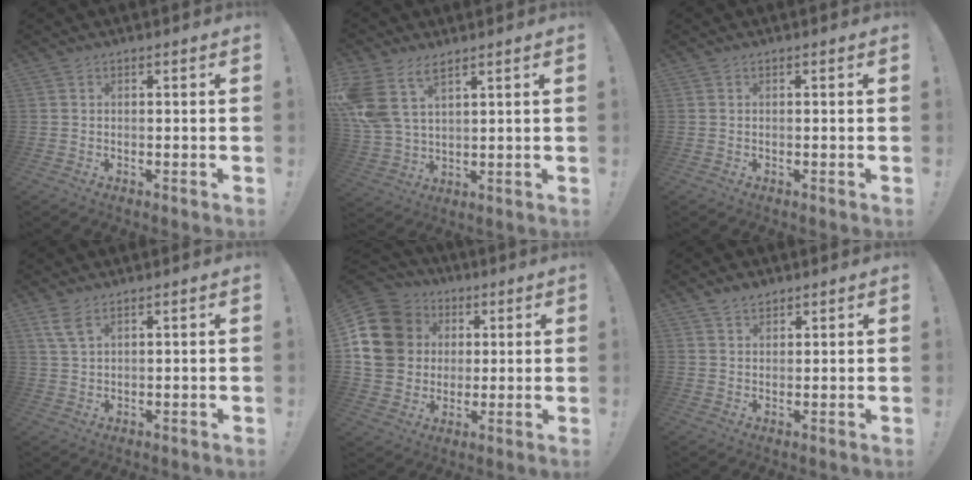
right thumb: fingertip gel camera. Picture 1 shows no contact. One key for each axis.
{"total": 10.8, "fx": 6.4, "fy": 5.6, "fz": 6.6, "tx": -0.138, "ty": -0.026, "tz": 0.127}
{"total": 0.0}
{"total": 4.8, "fx": 3.0, "fy": 1.6, "fz": 3.4, "tx": -0.064, "ty": -0.010, "tz": 0.056}
{"total": 18.4, "fx": 3.6, "fy": 15.8, "fz": 8.7, "tx": -0.148, "ty": 0.002, "tz": 0.085}
{"total": 3.2, "fx": 2.7, "fy": 1.5, "fz": 0.7, "tx": -0.010, "ty": -0.017, "tz": 0.049}